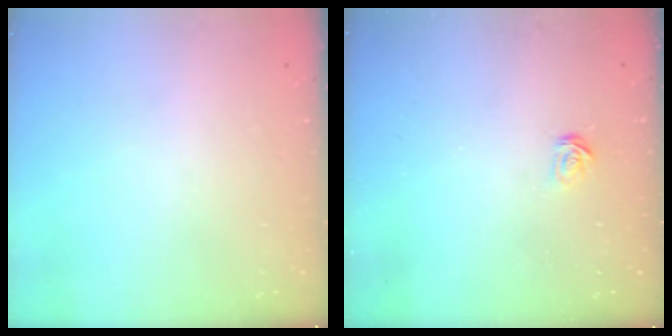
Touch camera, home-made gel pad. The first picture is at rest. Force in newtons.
{"total": 2.5, "press": 2.5, "slide": 0.2}